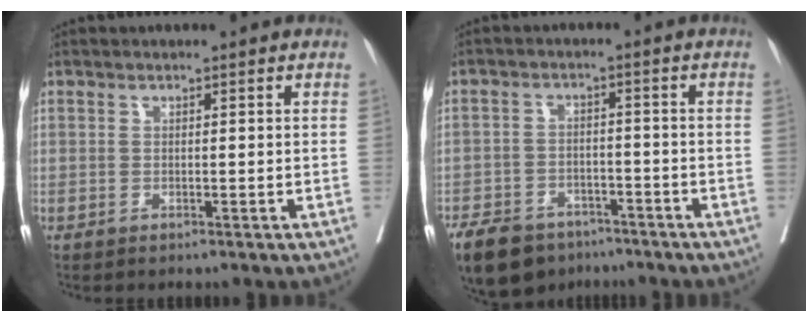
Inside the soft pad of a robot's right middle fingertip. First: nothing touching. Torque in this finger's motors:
{"motor_torque": [0.53, -0.54, 0.09, 0.07]}